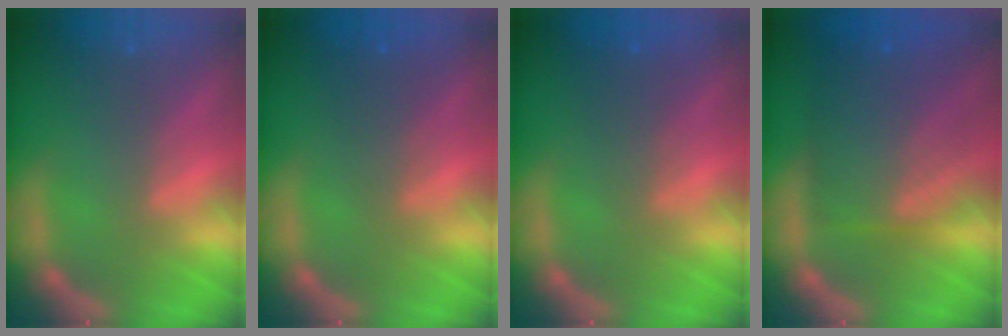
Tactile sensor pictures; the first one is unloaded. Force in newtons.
{"total": 2.5}
{"total": 2.5}
{"total": 9.0}